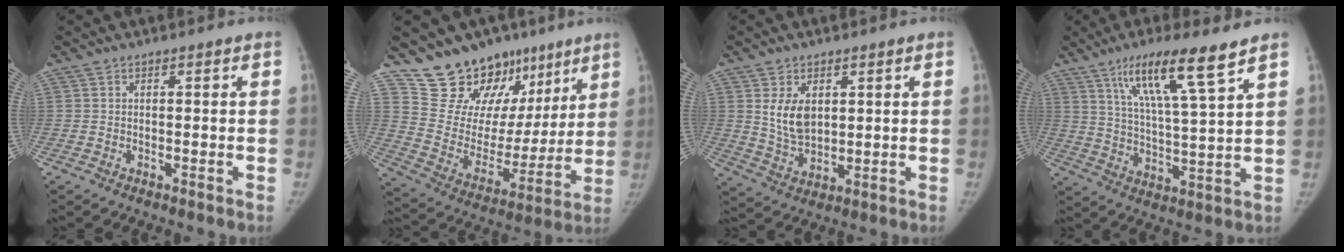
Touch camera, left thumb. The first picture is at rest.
{"total": 20.6, "force": [14.5, 12.8, 7.2], "torque": [-0.051, -0.069, 0.232]}
{"total": 7.6, "force": [2.3, 5.0, 5.2], "torque": [-0.073, -0.019, 0.054]}
{"total": 13.8, "force": [8.4, 1.4, 10.9], "torque": [-0.191, -0.036, 0.152]}